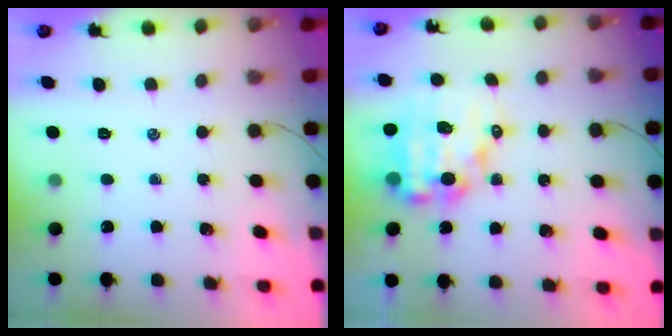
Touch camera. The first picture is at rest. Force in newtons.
{"total": 12.6, "press": 12.2, "slide": 3.3}